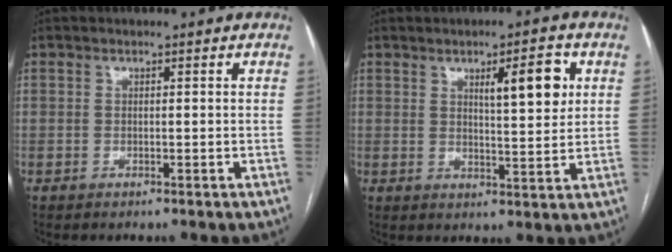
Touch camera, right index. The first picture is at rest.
{"total": 7.2, "force": [2.7, 1.4, 6.6], "torque": [-0.098, 0.002, 0.041]}